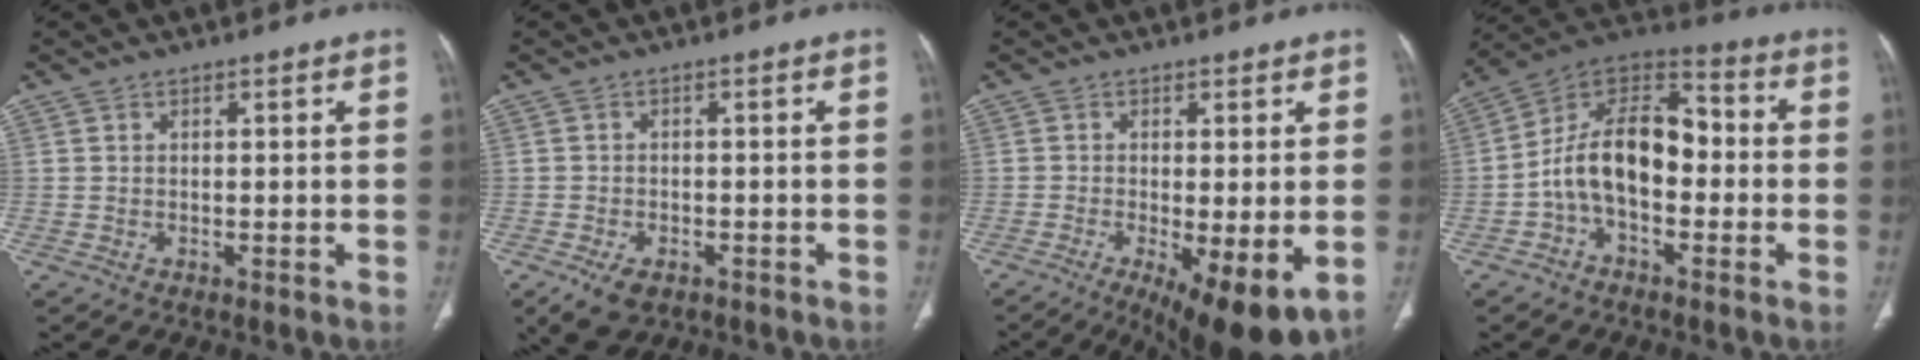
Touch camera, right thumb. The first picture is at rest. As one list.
[{"total": 5.8, "force": [-3.3, 3.4, 3.3], "torque": [-0.060, 0.003, -0.049]}, {"total": 12.3, "force": [-4.2, 3.7, 10.9], "torque": [-0.161, -0.021, -0.058]}, {"total": 14.6, "force": [-2.3, 8.7, 11.5], "torque": [-0.183, 0.053, -0.051]}]